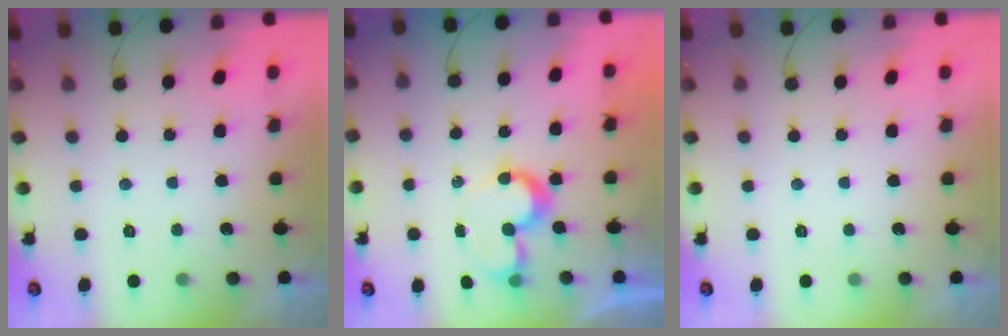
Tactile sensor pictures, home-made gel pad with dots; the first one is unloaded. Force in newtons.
{"total": 7.9, "press": 7.9, "slide": 0.2}
{"total": 0.0}